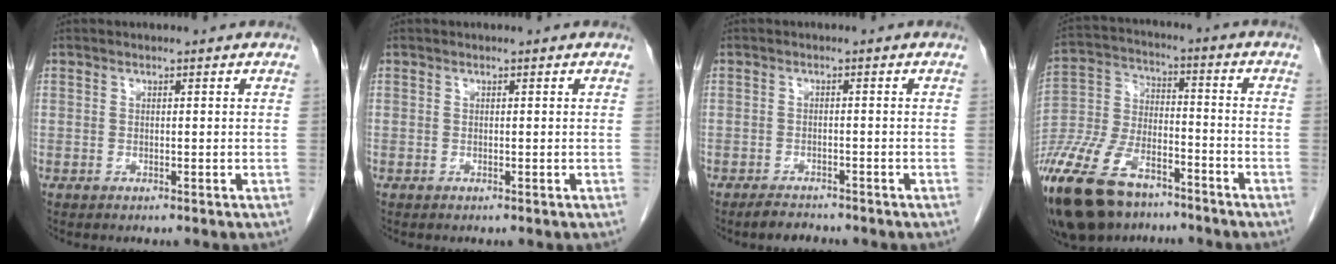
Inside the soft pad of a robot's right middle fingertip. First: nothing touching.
{"total": 0.0}
{"total": 2.4, "force": [-2.2, 0.6, 0.7], "torque": [-0.020, -0.004, -0.033]}
{"total": 22.0, "force": [-15.7, 9.5, 12.1], "torque": [-0.326, -0.029, -0.284]}